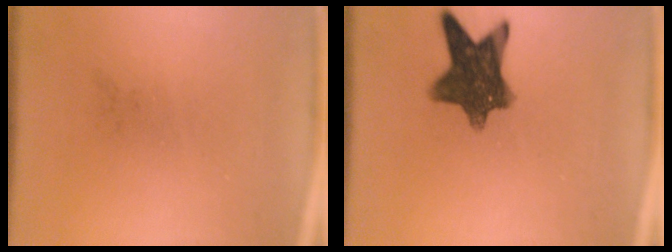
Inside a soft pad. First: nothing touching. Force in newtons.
{"total": 10.1}